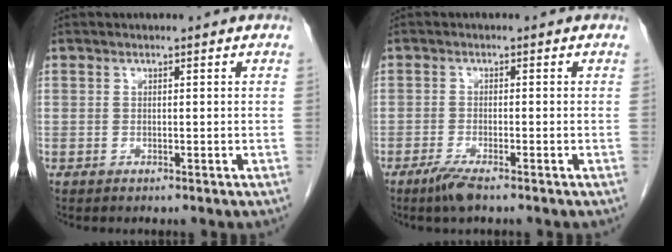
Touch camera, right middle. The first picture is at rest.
{"total": 3.1, "force": [-2.2, 0.2, 2.2], "torque": [-0.049, -0.007, -0.044]}